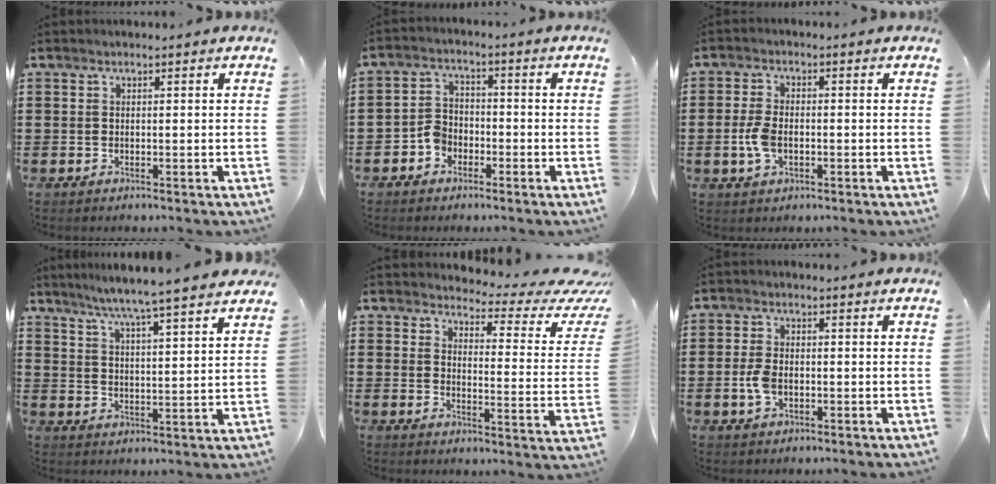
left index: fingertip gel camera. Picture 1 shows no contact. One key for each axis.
{"total": 3.9, "fx": -2.5, "fy": 2.9, "fz": 1.1, "tx": -0.036, "ty": 0.009, "tz": -0.052}
{"total": 4.5, "fx": -0.8, "fy": 2.5, "fz": 3.7, "tx": -0.094, "ty": -0.006, "tz": -0.021}
{"total": 6.0, "fx": 5.3, "fy": -1.2, "fz": 2.6, "tx": -0.070, "ty": -0.035, "tz": 0.087}
{"total": 4.0, "fx": 3.2, "fy": 1.0, "fz": 2.1, "tx": -0.037, "ty": -0.033, "tz": 0.044}
{"total": 3.9, "fx": -0.7, "fy": 2.3, "fz": 3.1, "tx": -0.086, "ty": -0.007, "tz": -0.020}